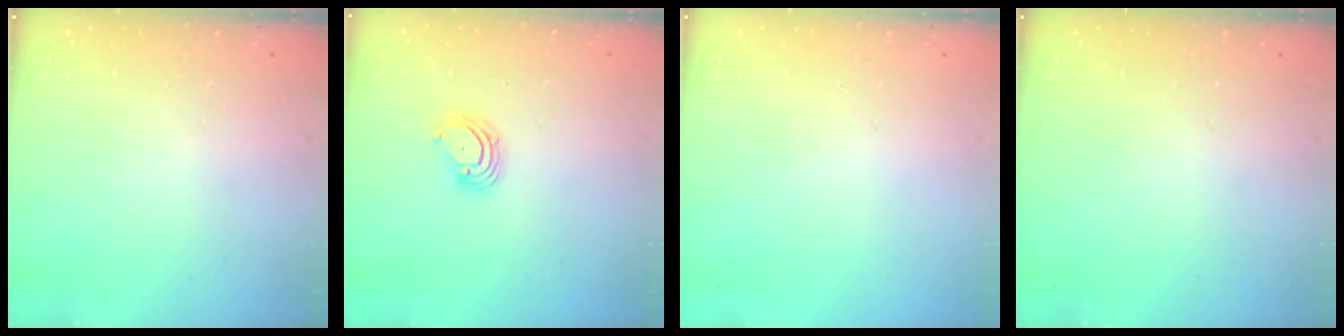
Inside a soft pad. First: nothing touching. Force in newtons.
{"total": 3.9, "press": 3.9, "slide": 0.2}
{"total": 0.0}
{"total": 0.0}